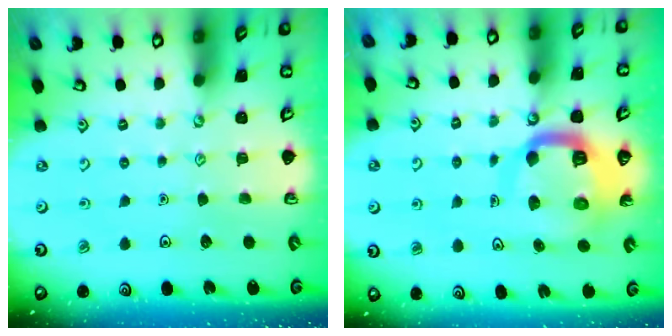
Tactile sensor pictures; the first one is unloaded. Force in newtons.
{"total": 12.3, "press": 12.2, "slide": 1.4}